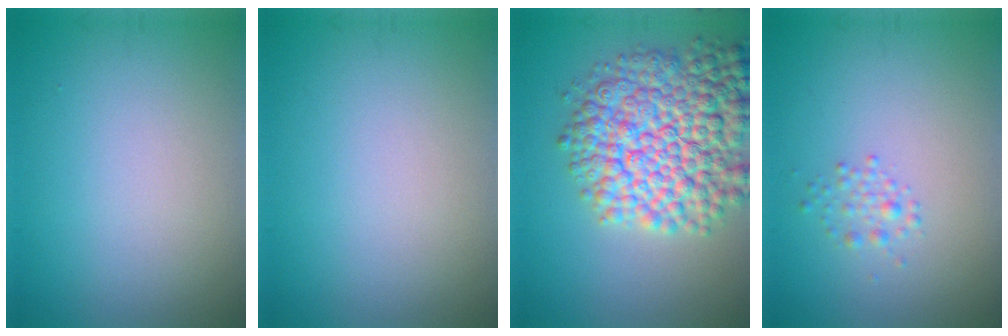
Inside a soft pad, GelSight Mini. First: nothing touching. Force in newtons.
{"total": 0.0}
{"total": 11.0, "press": 11.0, "slide": 0.4}
{"total": 1.3, "press": 1.3, "slide": 0.0}